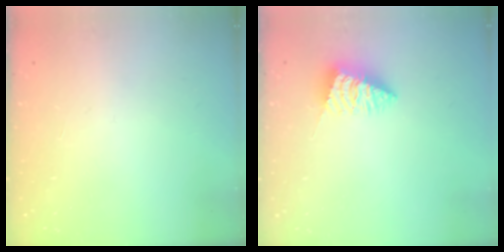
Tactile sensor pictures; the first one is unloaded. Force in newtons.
{"total": 2.6, "press": 2.6, "slide": 0.1}